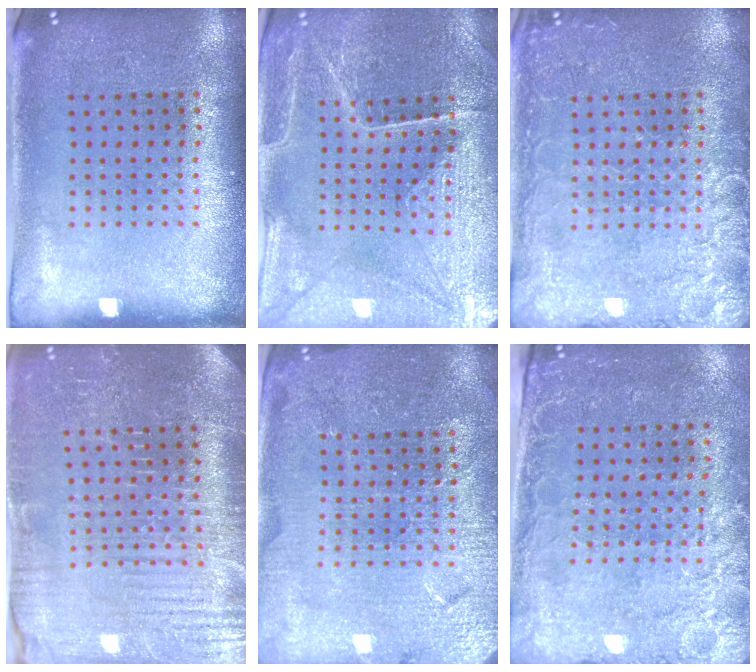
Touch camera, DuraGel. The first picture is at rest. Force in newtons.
{"total": 3.4, "press": 3.4, "slide": 0.3}
{"total": 4.2, "press": 4.2, "slide": 0.5}
{"total": 4.2, "press": 4.0, "slide": 1.2}
{"total": 4.1, "press": 3.9, "slide": 1.2}
{"total": 2.7, "press": 2.4, "slide": 1.2}